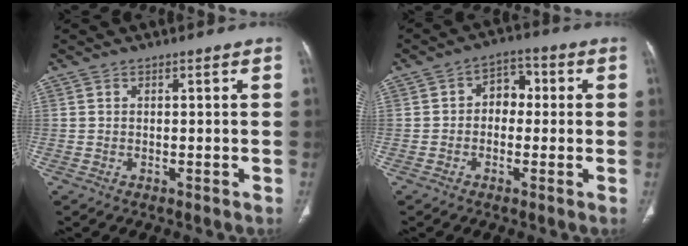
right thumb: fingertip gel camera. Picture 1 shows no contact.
{"total": 5.6, "force": [0.2, 4.2, 3.7], "torque": [-0.025, 0.021, -0.009]}